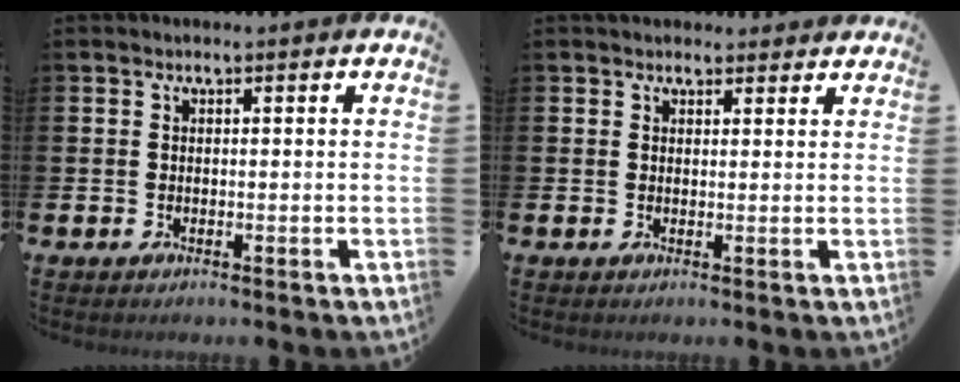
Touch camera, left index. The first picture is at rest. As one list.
[{"total": 2.1, "force": [1.9, 0.8, 0.0], "torque": [0.009, -0.006, 0.033]}]